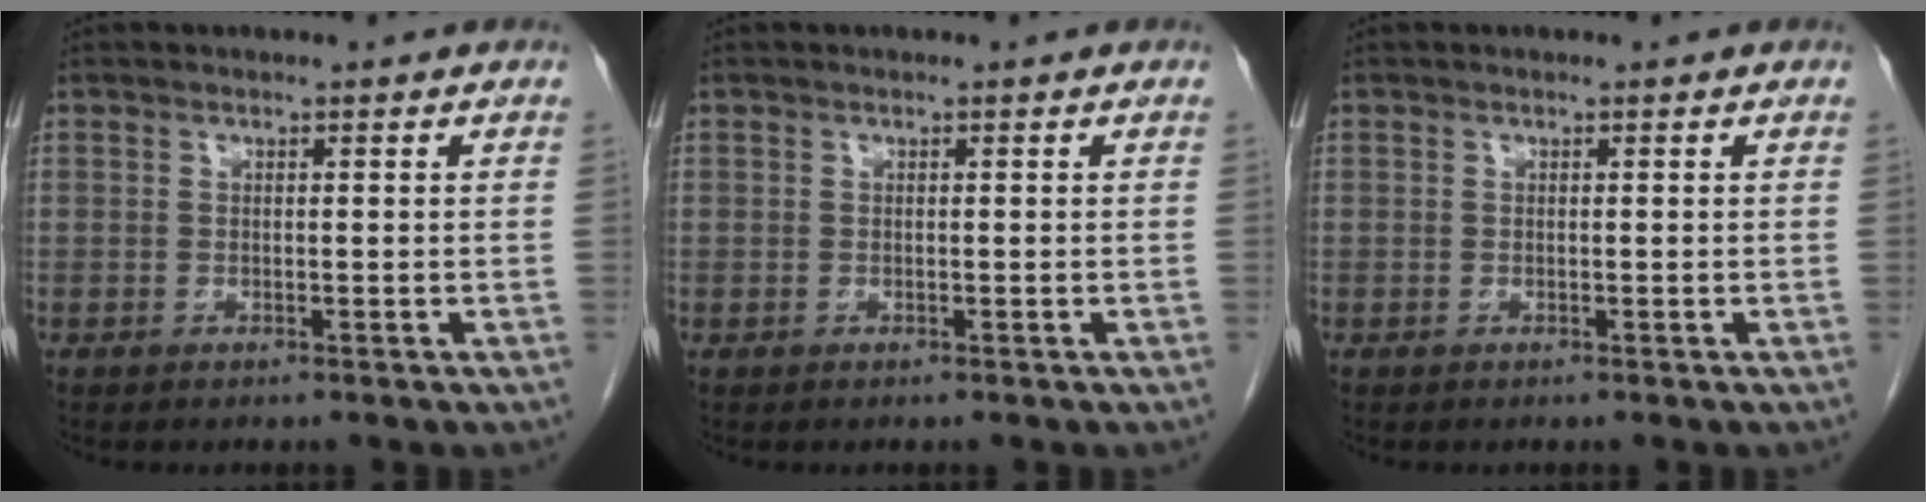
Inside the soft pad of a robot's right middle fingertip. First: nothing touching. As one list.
[{"total": 0.0}, {"total": 0.0}]